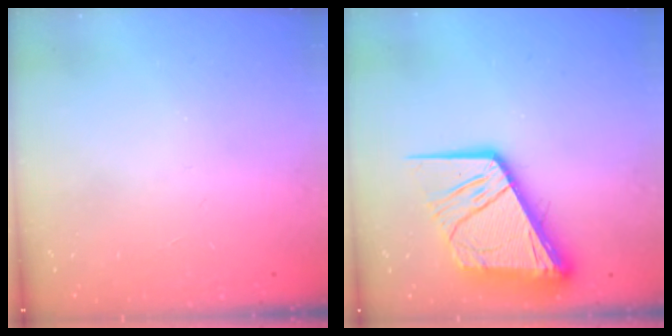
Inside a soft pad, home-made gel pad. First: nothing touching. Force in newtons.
{"total": 18.4, "press": 18.2, "slide": 2.3}